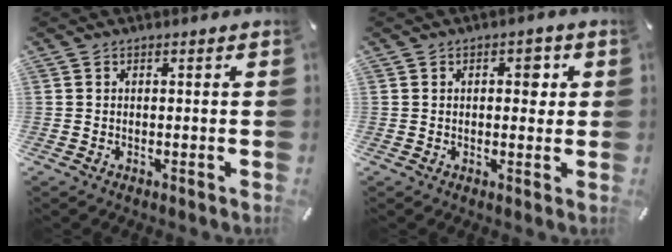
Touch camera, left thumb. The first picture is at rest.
{"total": 4.0, "force": [0.9, 2.2, 3.2], "torque": [-0.026, -0.006, 0.004]}